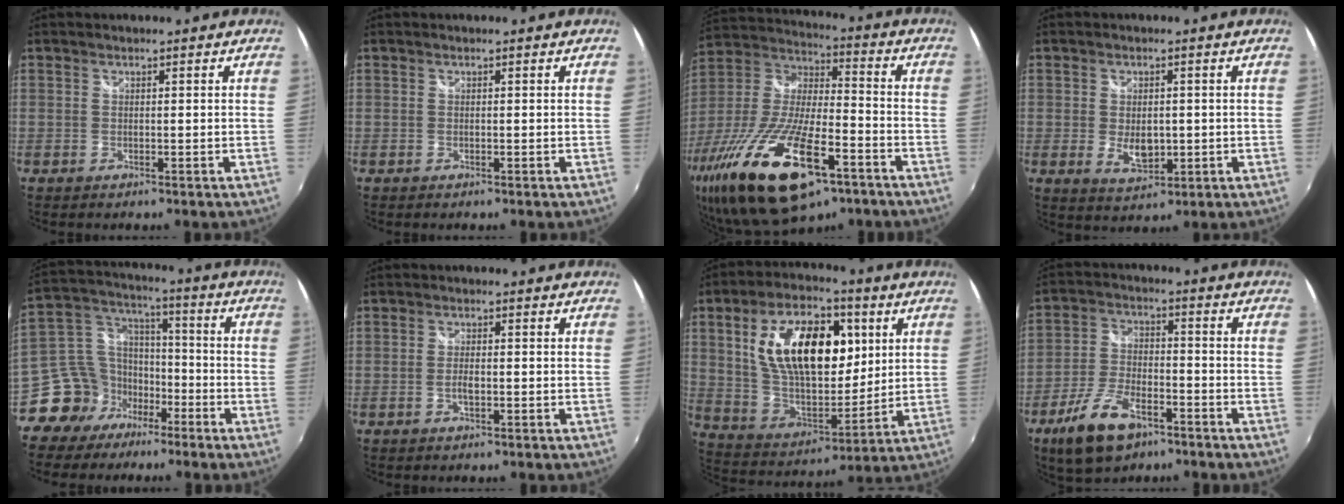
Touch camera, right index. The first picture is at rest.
{"total": 0.0}
{"total": 28.5, "force": [-15.0, 10.6, 21.8], "torque": [-0.442, -0.061, -0.255]}
{"total": 5.3, "force": [-0.5, 3.4, 4.1], "torque": [-0.072, -0.009, -0.001]}
{"total": 10.8, "force": [-6.8, 7.6, 3.5], "torque": [-0.082, 0.048, -0.118]}
{"total": 2.3, "force": [-0.6, 0.9, 2.0], "torque": [-0.040, -0.002, -0.012]}
{"total": 22.3, "force": [6.4, 12.0, 17.7], "torque": [-0.322, 0.009, 0.121]}
{"total": 11.7, "force": [-7.3, 5.0, 7.7], "torque": [-0.170, -0.010, -0.137]}